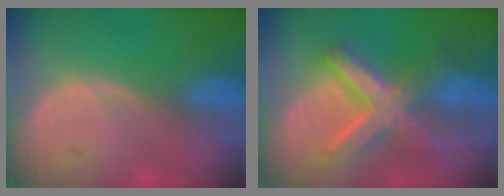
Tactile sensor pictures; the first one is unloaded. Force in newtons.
{"total": 8.8, "press": 8.8, "slide": 0.7}